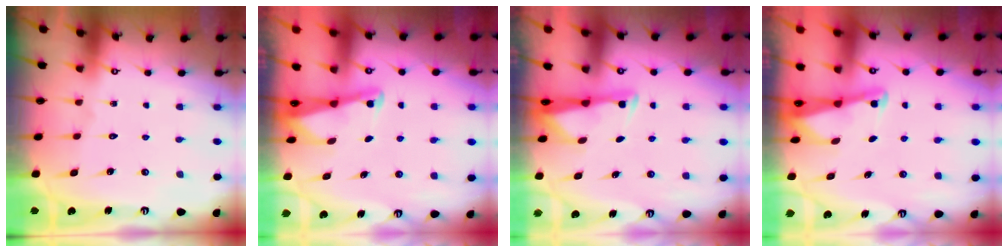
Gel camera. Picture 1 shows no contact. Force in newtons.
{"total": 2.2, "press": 2.2, "slide": 0.3}
{"total": 2.9, "press": 2.9, "slide": 0.4}
{"total": 2.2, "press": 2.2, "slide": 0.3}